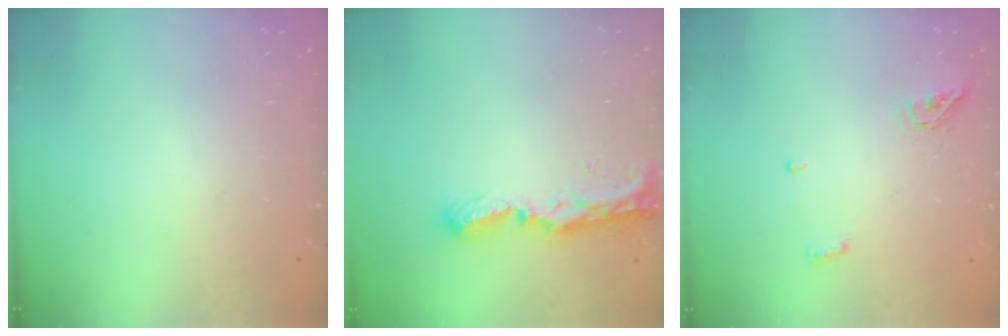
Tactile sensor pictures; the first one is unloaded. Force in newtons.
{"total": 8.3, "press": 8.3, "slide": 0.6}
{"total": 4.9, "press": 4.8, "slide": 1.0}